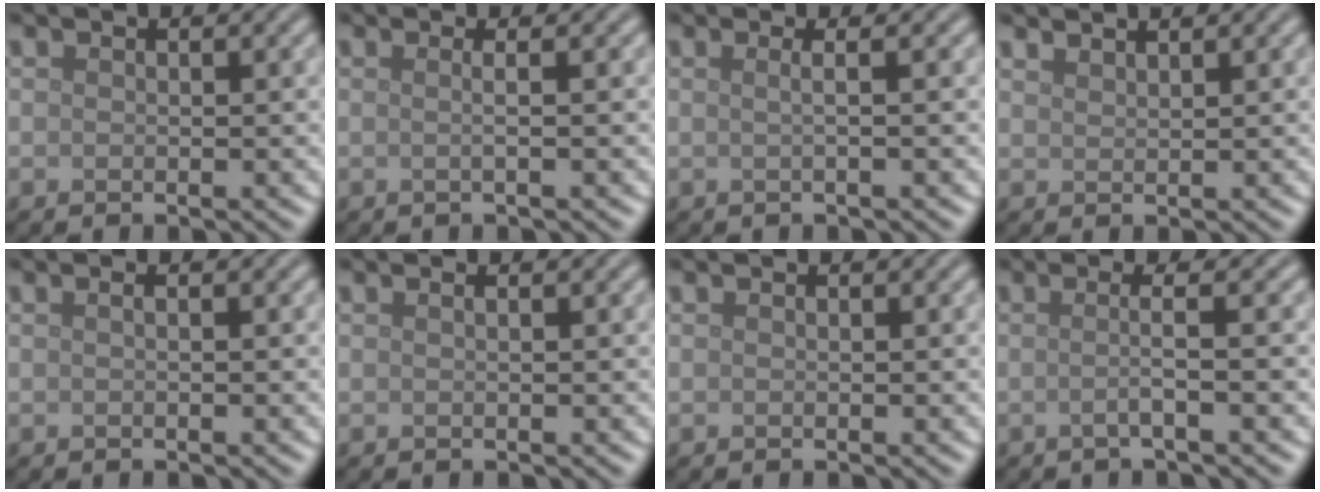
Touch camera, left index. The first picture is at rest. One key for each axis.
{"total": 1.9, "fx": 0.3, "fy": 0.8, "fz": 1.7, "tx": -0.013, "ty": -0.001, "tz": -0.021}
{"total": 2.2, "fx": 0.5, "fy": 1.0, "fz": 1.9, "tx": -0.010, "ty": 0.001, "tz": -0.022}
{"total": 1.5, "fx": 1.4, "fy": 0.2, "fz": 0.4, "tx": -0.002, "ty": 0.001, "tz": 0.021}
{"total": 0.7, "fx": 0.1, "fy": 0.3, "fz": 0.7, "tx": -0.011, "ty": 0.002, "tz": -0.003}
{"total": 0.7, "fx": 0.3, "fy": 0.3, "fz": 0.6, "tx": -0.007, "ty": 0.001, "tz": -0.001}
{"total": 0.0}
{"total": 2.6, "fx": -0.1, "fy": 0.7, "fz": 2.5, "tx": -0.037, "ty": -0.003, "tz": -0.014}